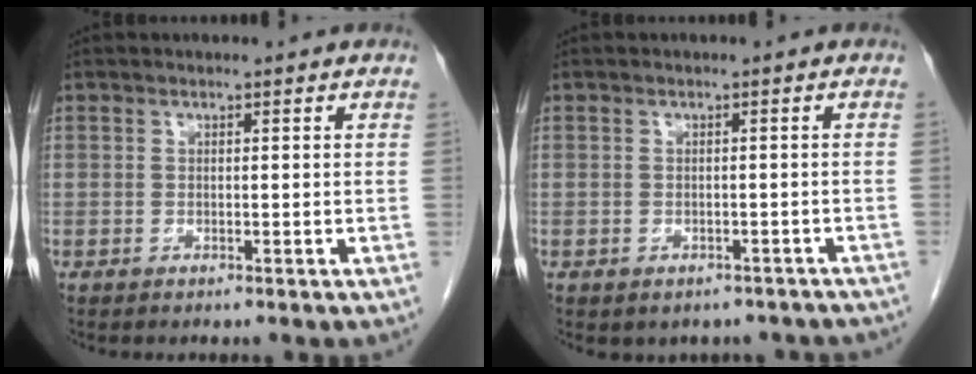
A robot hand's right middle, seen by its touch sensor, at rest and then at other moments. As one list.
[{"total": 6.2, "force": [-5.0, 3.3, 1.5], "torque": [-0.012, 0.014, -0.048]}]